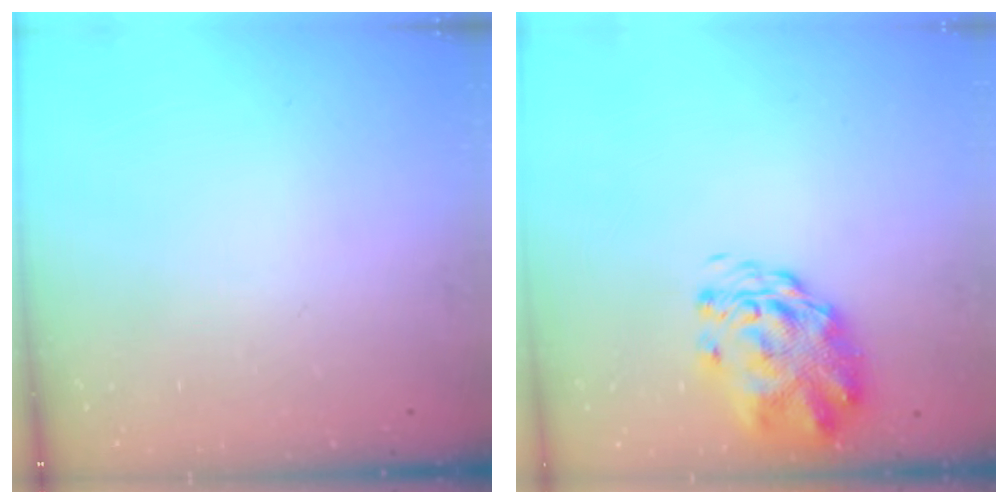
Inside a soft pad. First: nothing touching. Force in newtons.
{"total": 3.2, "press": 3.0, "slide": 1.0}